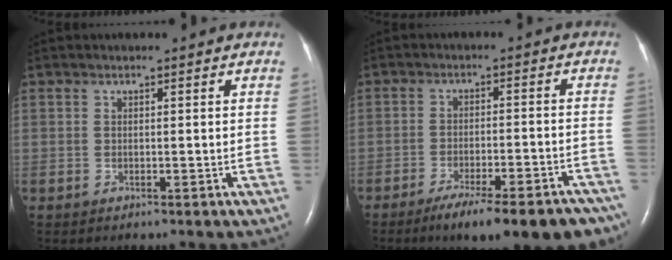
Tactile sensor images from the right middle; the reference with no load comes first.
{"total": 16.9, "force": [-13.3, 3.6, 9.7], "torque": [-0.084, 0.007, -0.180]}